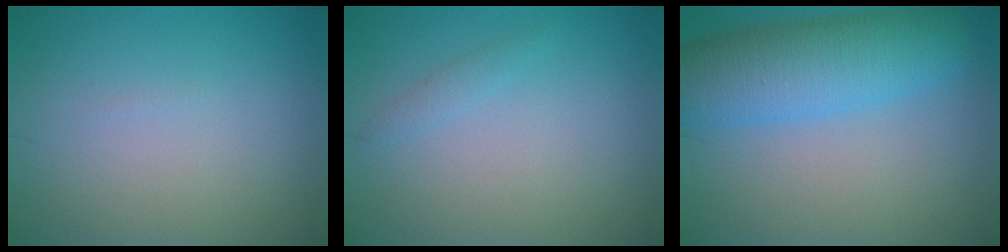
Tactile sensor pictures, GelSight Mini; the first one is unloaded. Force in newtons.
{"total": 0.8, "press": 0.8, "slide": 0.1}
{"total": 7.8, "press": 7.8, "slide": 0.5}